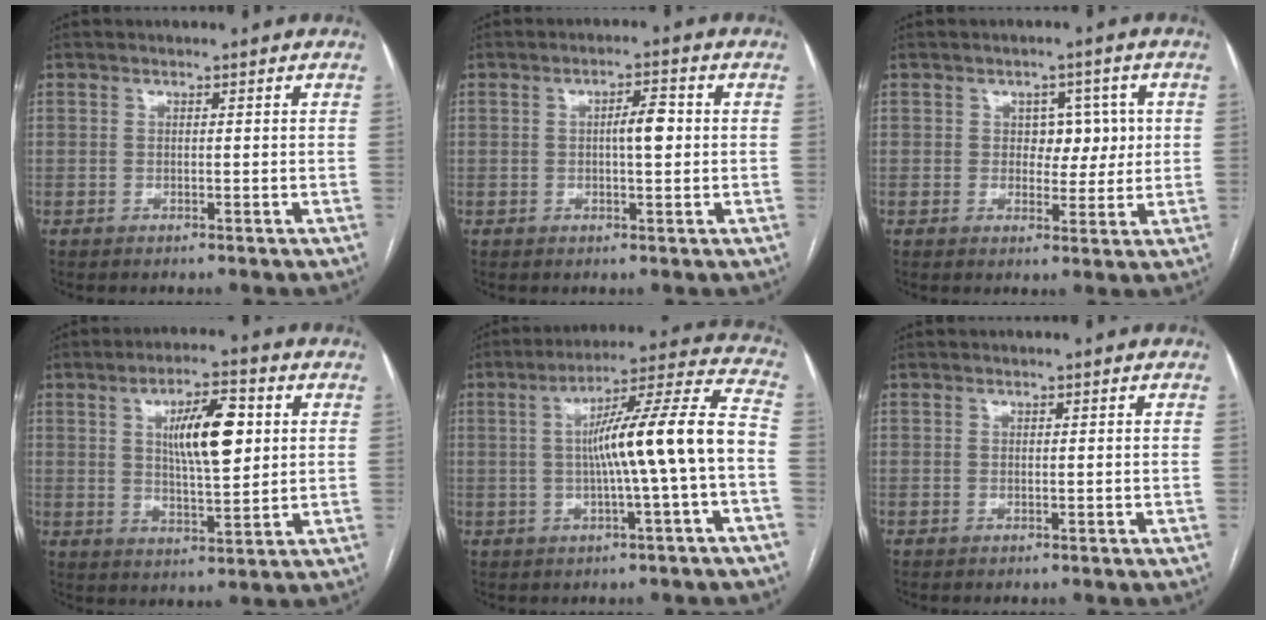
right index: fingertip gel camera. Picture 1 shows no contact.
{"total": 3.6, "force": [0.2, 0.8, 3.5], "torque": [-0.057, 0.005, 0.002]}
{"total": 4.6, "force": [0.8, 3.3, 3.1], "torque": [-0.029, 0.012, 0.015]}
{"total": 10.1, "force": [2.6, 2.6, 9.4], "torque": [-0.159, 0.006, 0.045]}
{"total": 14.0, "force": [-1.5, -0.6, 13.9], "torque": [-0.212, 0.024, -0.027]}
{"total": 0.0}